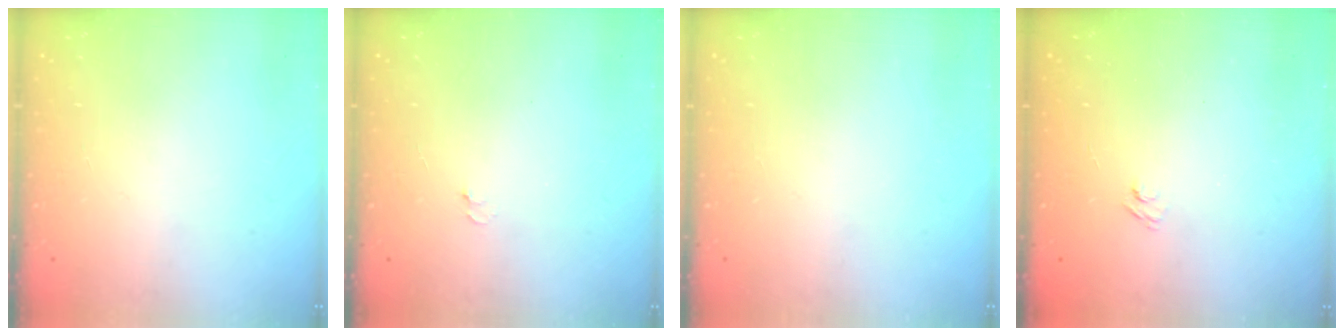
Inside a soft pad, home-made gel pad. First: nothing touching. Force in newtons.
{"total": 3.6, "press": 3.6, "slide": 0.3}
{"total": 0.0}
{"total": 2.2, "press": 2.0, "slide": 1.0}